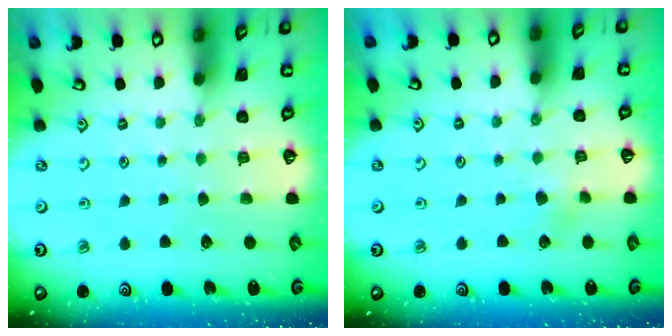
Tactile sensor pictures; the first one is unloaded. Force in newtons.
{"total": 2.2, "press": 2.1, "slide": 0.5}